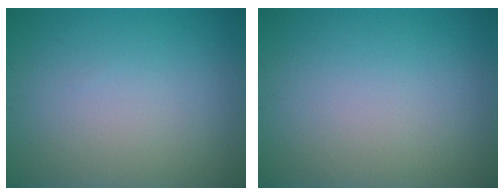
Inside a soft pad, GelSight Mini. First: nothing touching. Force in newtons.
{"total": 0.0}